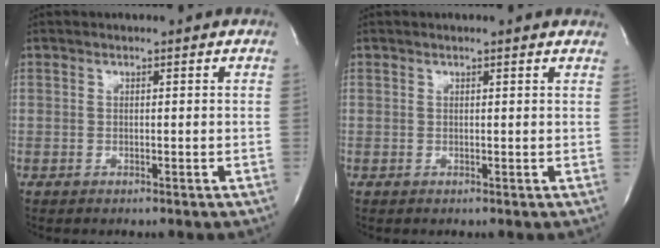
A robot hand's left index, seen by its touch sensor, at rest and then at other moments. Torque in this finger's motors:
{"motor_torque": [0.11, -0.06, 0.01, 0.00]}